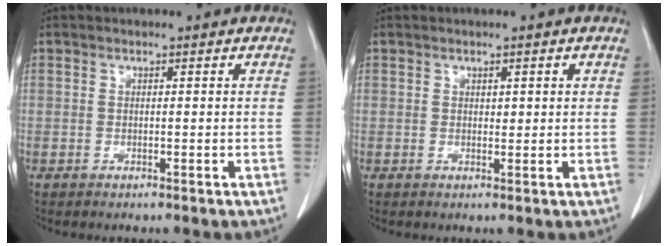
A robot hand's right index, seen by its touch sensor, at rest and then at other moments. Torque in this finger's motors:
{"motor_torque": [-0.14, 0.02, 0.01, 0.00]}